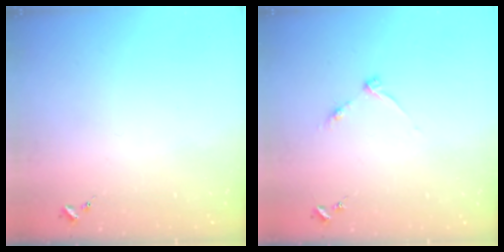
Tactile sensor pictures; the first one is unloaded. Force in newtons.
{"total": 4.6, "press": 4.6, "slide": 0.5}